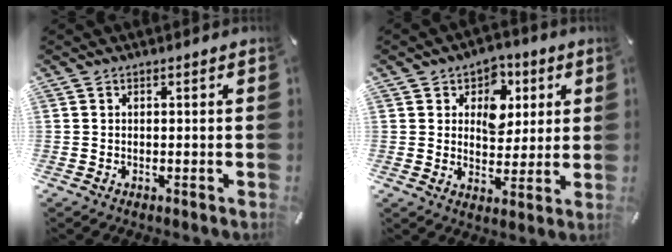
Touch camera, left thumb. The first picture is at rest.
{"total": 8.6, "force": [3.2, 7.0, 3.9], "torque": [-0.054, -0.010, 0.053]}